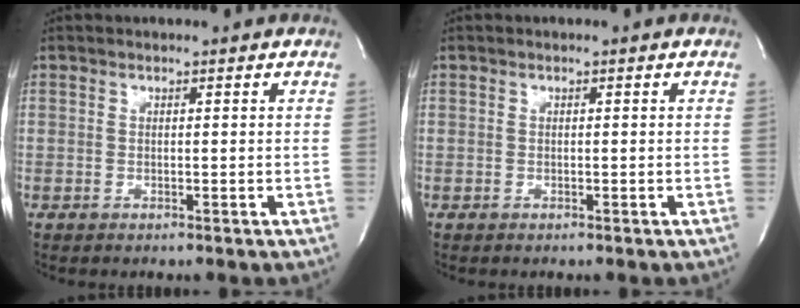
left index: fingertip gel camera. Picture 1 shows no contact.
{"total": 0.0}